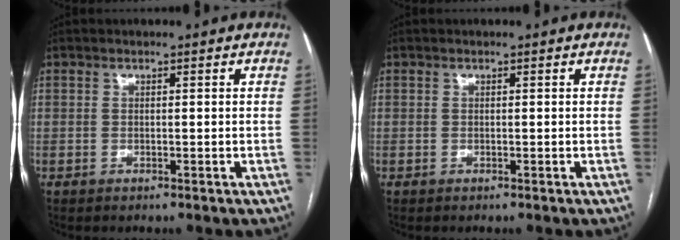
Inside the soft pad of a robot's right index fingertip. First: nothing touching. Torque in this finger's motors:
{"motor_torque": [0.00, 0.00, 0.00, 0.00]}